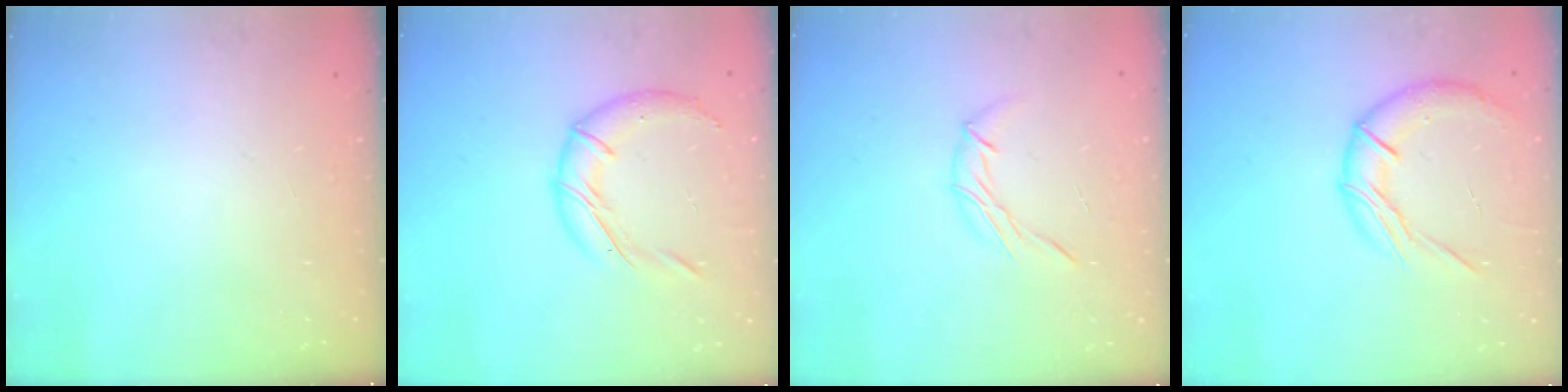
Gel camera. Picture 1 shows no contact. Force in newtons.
{"total": 13.2, "press": 13.2, "slide": 1.3}
{"total": 6.0, "press": 6.0, "slide": 0.3}
{"total": 13.4, "press": 13.4, "slide": 1.3}